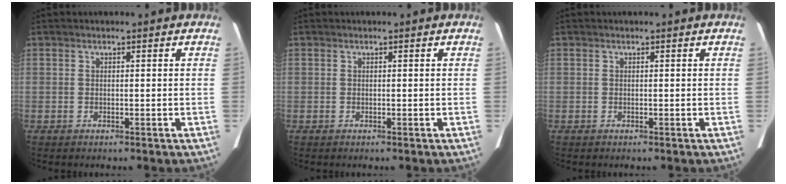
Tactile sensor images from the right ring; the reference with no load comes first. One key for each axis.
{"total": 0.0}
{"total": 0.0}